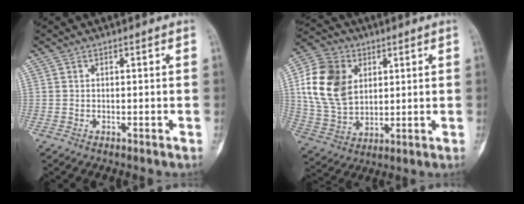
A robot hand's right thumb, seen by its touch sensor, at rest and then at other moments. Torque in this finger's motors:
{"motor_torque": [0.65, 2.03, 1.52, 0.39, 0.41]}